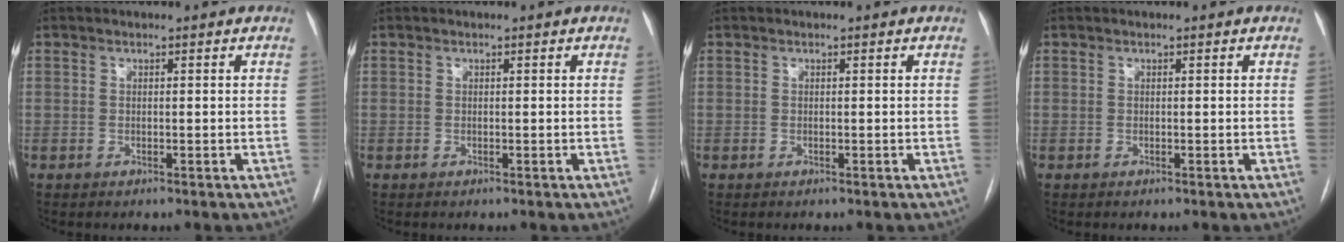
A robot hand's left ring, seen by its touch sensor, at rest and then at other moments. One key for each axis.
{"total": 0.0}
{"total": 0.0}
{"total": 0.0}